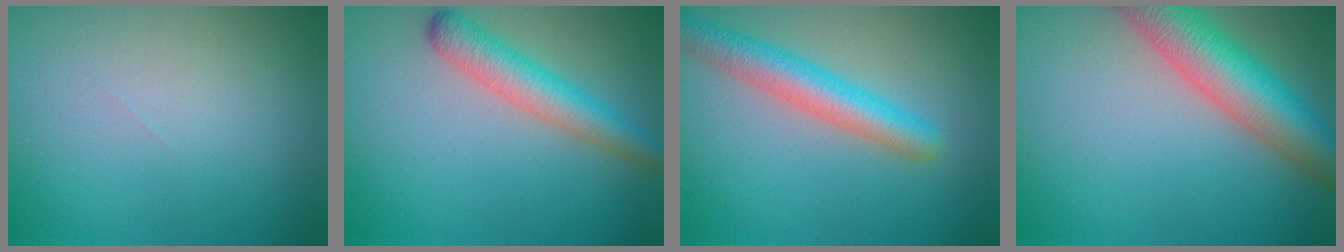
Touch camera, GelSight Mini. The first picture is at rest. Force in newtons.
{"total": 4.0, "press": 4.0, "slide": 0.1}
{"total": 4.5, "press": 4.5, "slide": 0.2}
{"total": 8.0, "press": 8.0, "slide": 0.3}